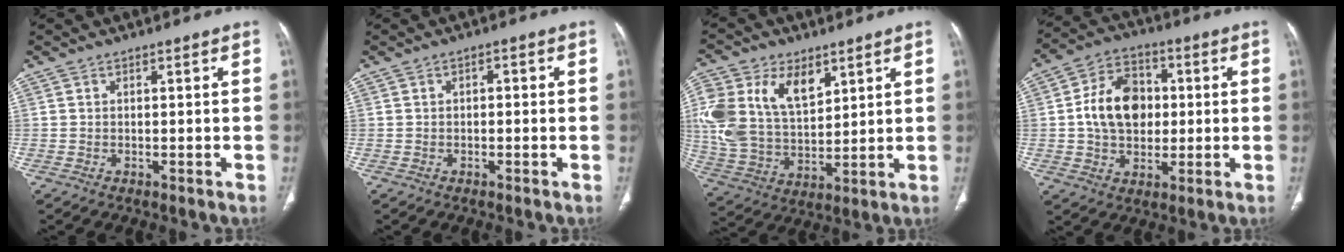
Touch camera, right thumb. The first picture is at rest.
{"total": 1.3, "force": [0.0, 0.8, 1.0], "torque": [-0.009, 0.004, -0.004]}
{"total": 19.7, "force": [7.7, 12.5, 13.1], "torque": [-0.274, -0.013, 0.153]}
{"total": 13.2, "force": [0.8, 9.8, 8.9], "torque": [-0.123, 0.014, 0.012]}